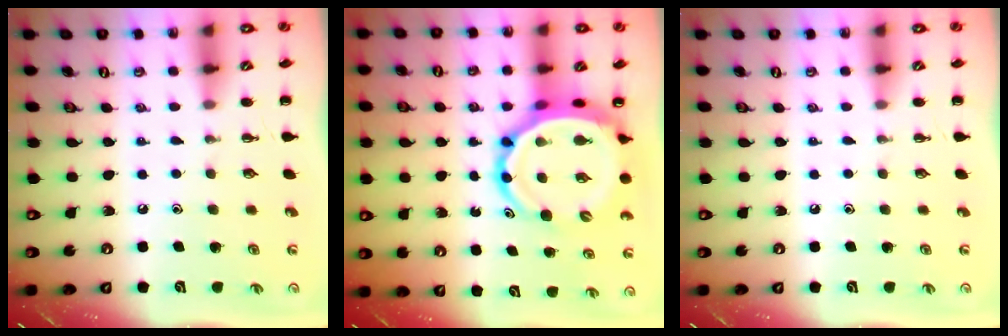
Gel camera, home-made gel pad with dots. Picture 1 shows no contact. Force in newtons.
{"total": 10.8, "press": 10.4, "slide": 2.9}
{"total": 0.0}